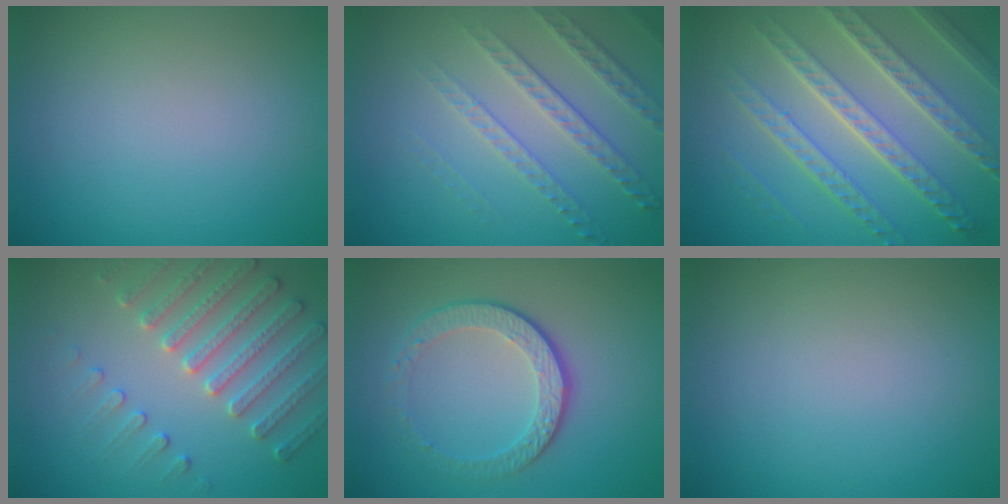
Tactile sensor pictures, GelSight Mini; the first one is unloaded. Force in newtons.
{"total": 3.7, "press": 3.1, "slide": 1.9}
{"total": 8.0, "press": 5.7, "slide": 5.7}
{"total": 4.1, "press": 4.0, "slide": 0.8}
{"total": 4.3, "press": 3.0, "slide": 3.1}
{"total": 0.0}